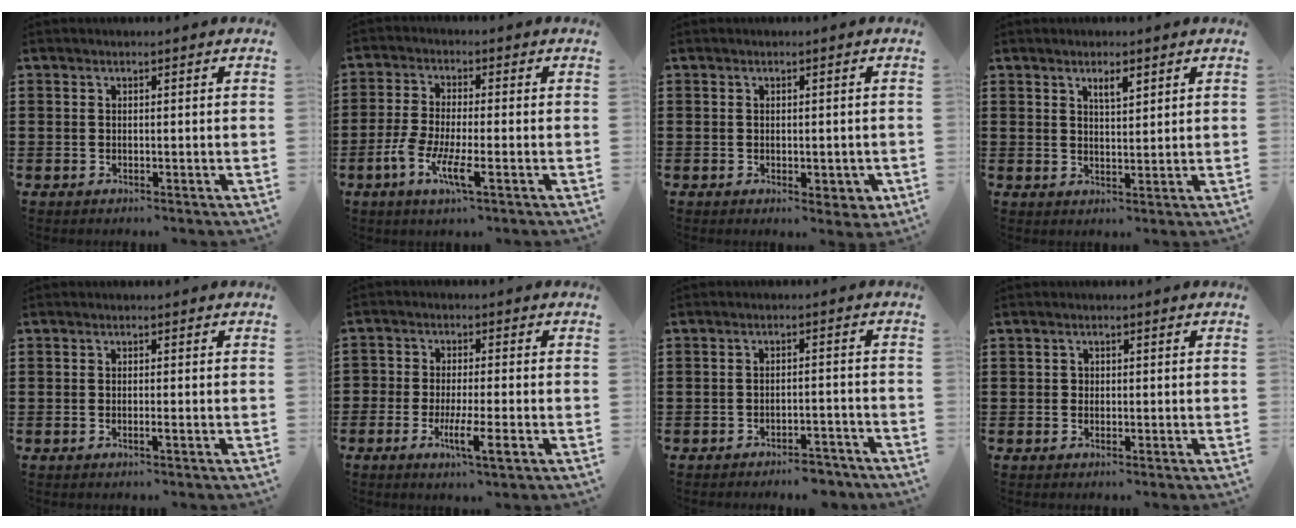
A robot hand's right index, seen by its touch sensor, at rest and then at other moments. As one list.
[{"total": 6.1, "force": [-2.8, 1.4, 5.3], "torque": [-0.115, -0.011, -0.054]}, {"total": 2.1, "force": [-0.3, 1.3, 1.6], "torque": [-0.029, 0.003, -0.006]}, {"total": 2.4, "force": [1.6, 0.6, 1.6], "torque": [-0.027, 0.000, 0.025]}, {"total": 0.8, "force": [-0.4, 0.0, 0.7], "torque": [-0.012, -0.005, -0.006]}, {"total": 4.9, "force": [-2.2, 1.1, 4.3], "torque": [-0.077, -0.003, -0.040]}, {"total": 3.5, "force": [-3.4, 0.2, 0.8], "torque": [-0.018, 0.001, -0.068]}, {"total": 0.7, "force": [0.0, 0.7, 0.2], "torque": [-0.005, 0.004, 0.000]}]